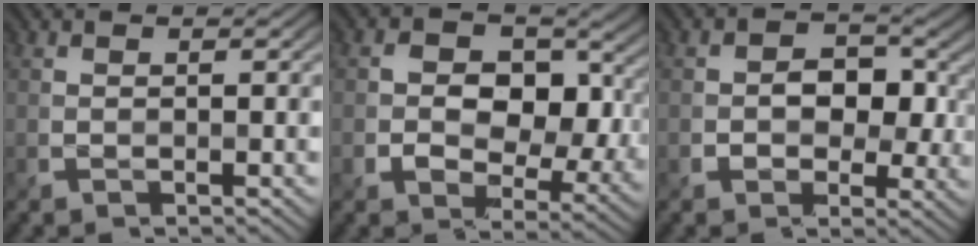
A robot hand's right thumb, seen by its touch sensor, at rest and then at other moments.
{"total": 11.4, "force": [0.9, 8.4, 7.7], "torque": [-0.111, -0.016, 0.011]}
{"total": 6.1, "force": [0.0, 5.0, 3.6], "torque": [-0.052, -0.007, -0.008]}